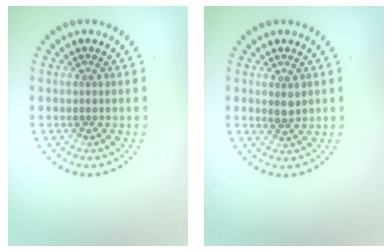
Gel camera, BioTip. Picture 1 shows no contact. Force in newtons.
{"total": 1.3, "press": 1.2, "slide": 0.6}